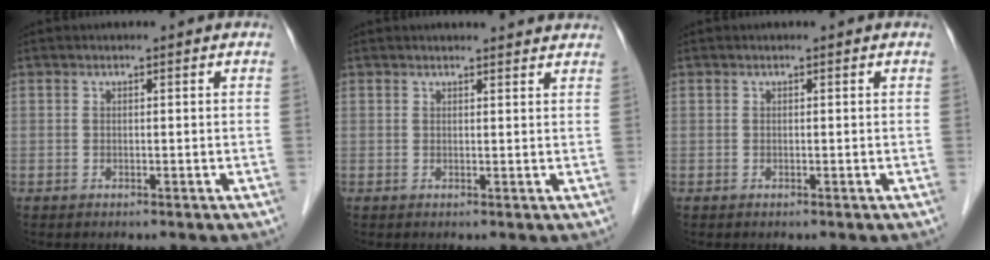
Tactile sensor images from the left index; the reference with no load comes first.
{"total": 4.5, "force": [4.4, 0.6, 0.8], "torque": [-0.011, 0.004, 0.039]}
{"total": 0.0}